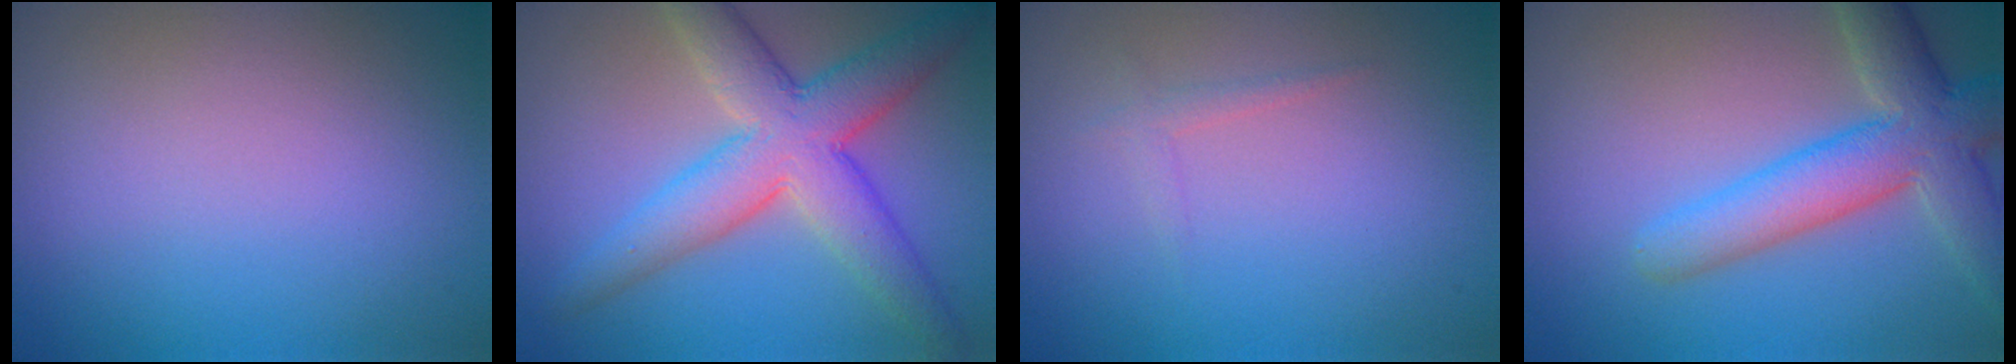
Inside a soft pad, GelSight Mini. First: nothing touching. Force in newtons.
{"total": 7.5, "press": 7.5, "slide": 0.3}
{"total": 0.9, "press": 0.9, "slide": 0.1}
{"total": 6.7, "press": 6.7, "slide": 0.3}